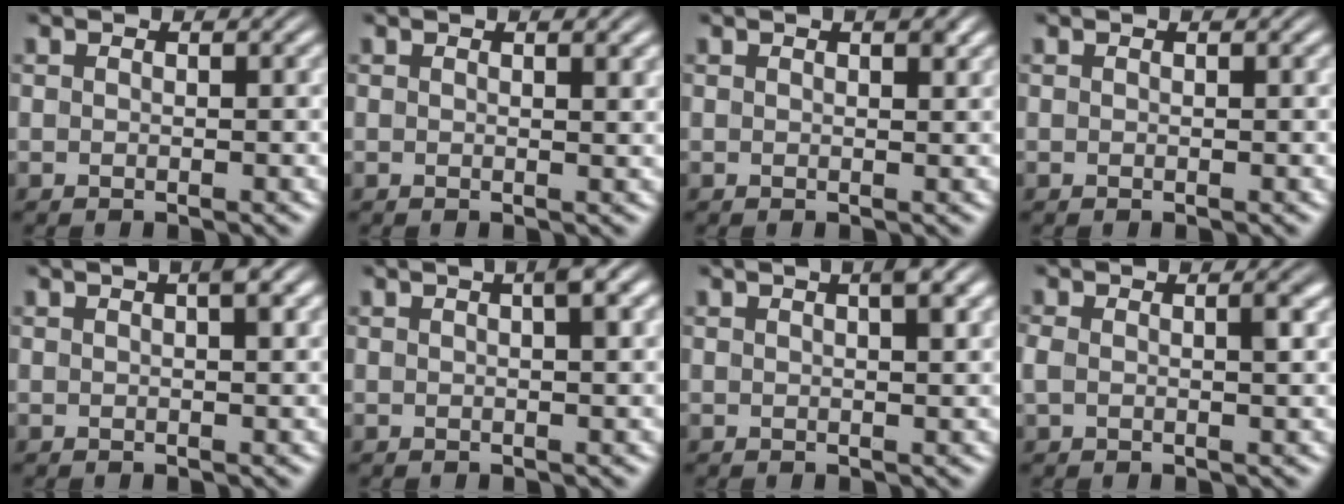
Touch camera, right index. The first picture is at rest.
{"total": 0.7, "force": [0.5, -0.2, 0.4], "torque": [-0.005, -0.002, 0.008]}
{"total": 1.0, "force": [0.7, 0.1, 0.7], "torque": [-0.004, -0.001, 0.010]}
{"total": 0.0}
{"total": 1.7, "force": [0.7, 0.0, 1.6], "torque": [-0.014, 0.012, 0.007]}
{"total": 2.3, "force": [0.8, 0.3, 2.1], "torque": [-0.020, 0.014, 0.007]}
{"total": 2.1, "force": [0.9, 0.0, 1.9], "torque": [-0.022, 0.008, 0.012]}
{"total": 1.8, "force": [0.0, 0.8, 1.6], "torque": [-0.037, -0.007, 0.004]}